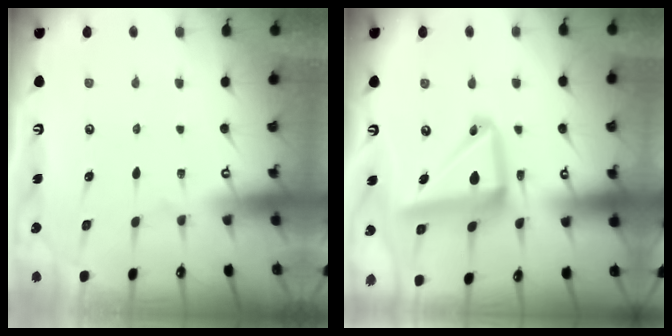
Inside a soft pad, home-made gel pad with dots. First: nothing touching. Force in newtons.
{"total": 15.3, "press": 15.2, "slide": 1.7}